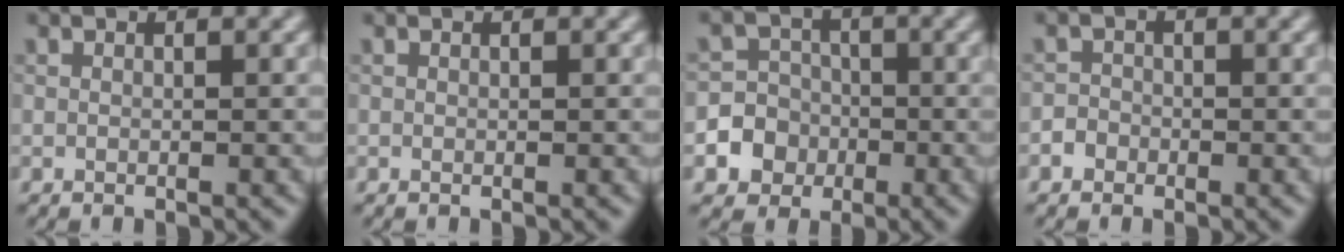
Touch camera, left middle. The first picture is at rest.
{"total": 0.0}
{"total": 5.5, "force": [-1.9, 5.1, 0.8], "torque": [0.004, 0.006, -0.054]}
{"total": 1.5, "force": [-0.7, 1.2, 0.3], "torque": [0.006, 0.005, -0.016]}